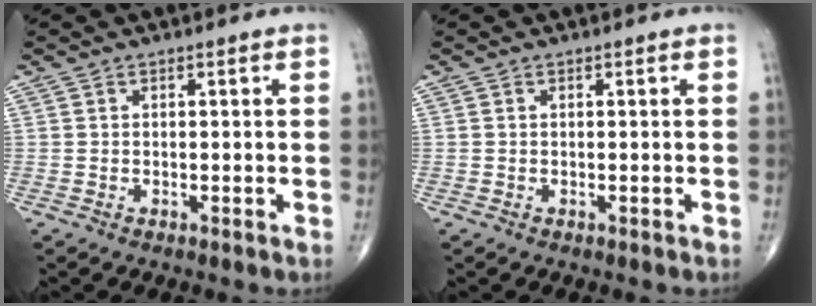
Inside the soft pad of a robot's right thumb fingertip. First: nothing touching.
{"total": 0.0}